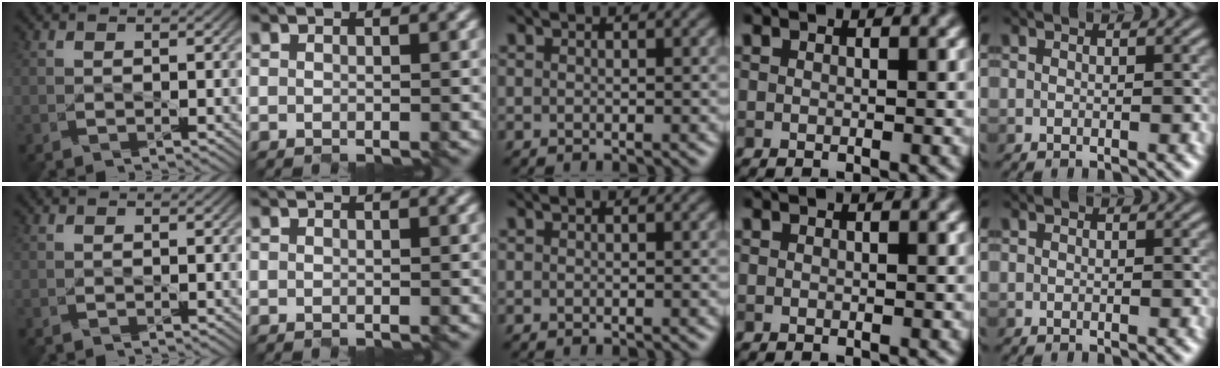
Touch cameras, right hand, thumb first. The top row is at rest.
{}